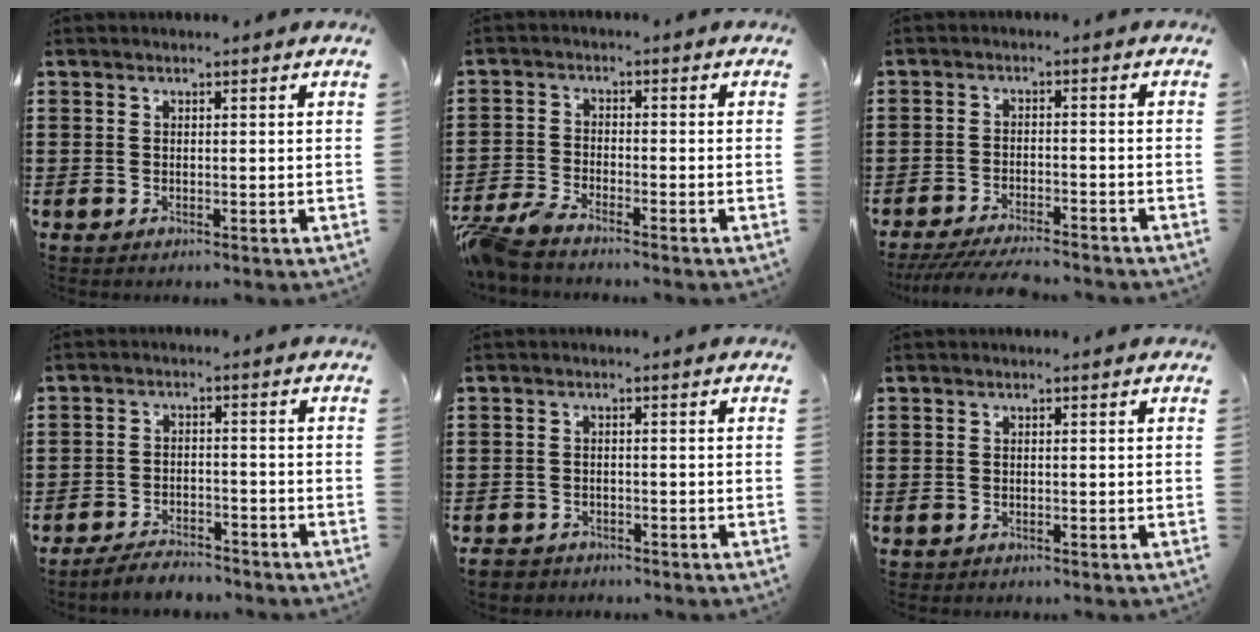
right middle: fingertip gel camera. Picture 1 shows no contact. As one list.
[{"total": 4.0, "force": [-3.7, 0.2, 1.5], "torque": [-0.063, -0.015, -0.082]}, {"total": 4.7, "force": [-4.4, 0.3, 1.7], "torque": [-0.040, -0.011, -0.088]}, {"total": 3.5, "force": [-3.4, 0.5, 0.2], "torque": [-0.009, 0.004, -0.073]}, {"total": 1.6, "force": [-1.5, 0.6, 0.0], "torque": [-0.007, 0.001, -0.033]}, {"total": 0.0}]